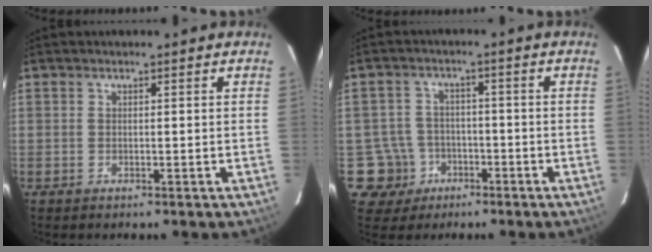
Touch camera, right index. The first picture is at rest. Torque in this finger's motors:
{"motor_torque": [-0.24, 0.12, -0.99, -0.21]}